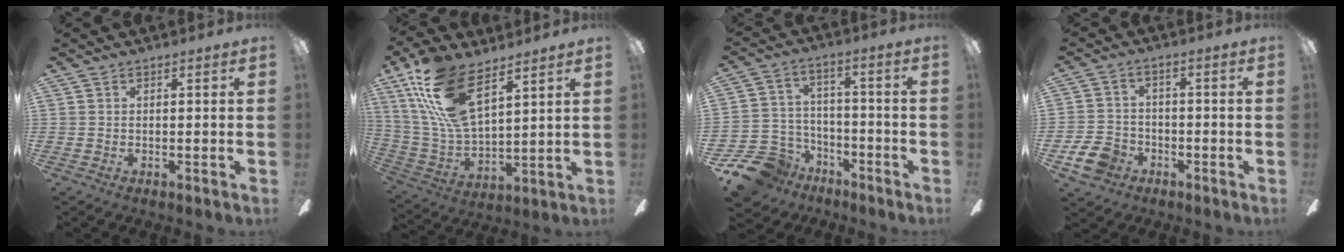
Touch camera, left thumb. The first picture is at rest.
{"total": 20.0, "force": [11.6, 8.7, 13.8], "torque": [-0.302, -0.047, 0.205]}
{"total": 12.4, "force": [-8.5, 8.0, 4.2], "torque": [-0.104, 0.058, -0.154]}
{"total": 8.0, "force": [-4.0, 5.9, 3.5], "torque": [-0.091, 0.025, -0.076]}